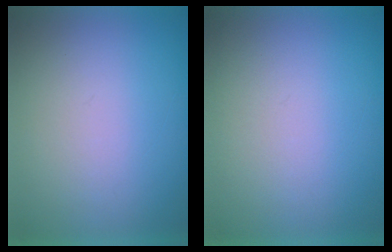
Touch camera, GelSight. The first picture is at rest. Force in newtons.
{"total": 1.9}